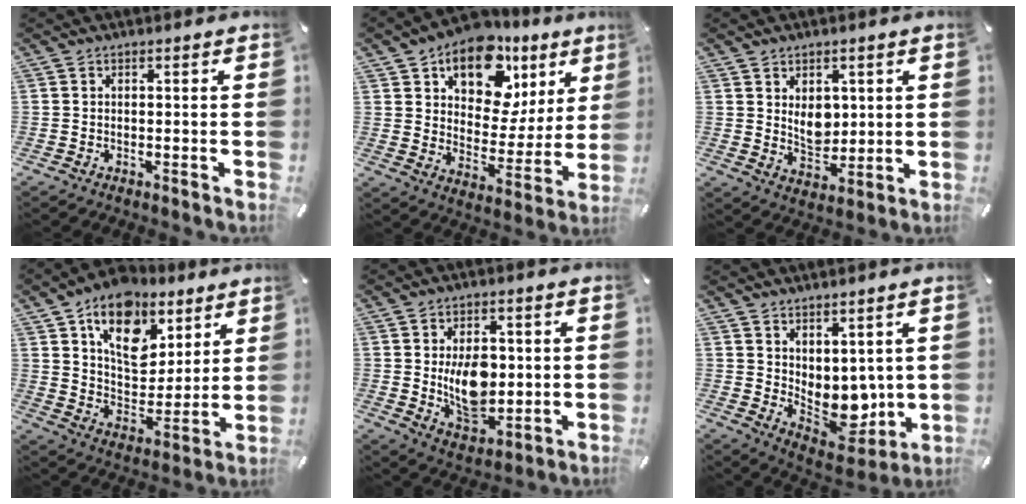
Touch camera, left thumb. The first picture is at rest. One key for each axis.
{"total": 15.7, "fx": 9.2, "fy": 10.0, "fz": 7.9, "tx": -0.116, "ty": -0.055, "tz": 0.162}
{"total": 6.6, "fx": 2.1, "fy": 5.1, "fz": 3.6, "tx": -0.047, "ty": -0.009, "tz": 0.038}
{"total": 16.2, "fx": 9.7, "fy": 10.7, "fz": 7.3, "tx": -0.116, "ty": -0.060, "tz": 0.176}
{"total": 11.7, "fx": 0.7, "fy": 8.1, "fz": 8.4, "tx": -0.115, "ty": -0.007, "tz": 0.011}
{"total": 8.0, "fx": 1.6, "fy": 6.9, "fz": 3.7, "tx": -0.032, "ty": -0.034, "tz": 0.042}